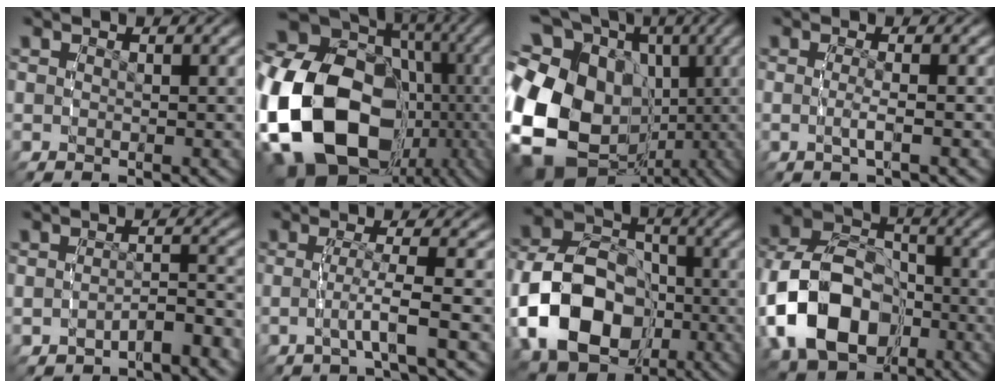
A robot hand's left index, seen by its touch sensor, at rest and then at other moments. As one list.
[{"total": 25.7, "force": [-4.2, 20.0, 15.6], "torque": [-0.358, -0.087, -0.040]}, {"total": 20.9, "force": [-1.9, 16.8, 12.3], "torque": [-0.276, -0.067, -0.015]}, {"total": 1.3, "force": [-0.5, -0.2, 1.2], "torque": [-0.034, -0.006, -0.008]}, {"total": 3.0, "force": [-2.5, 1.0, 1.5], "torque": [-0.021, 0.003, -0.041]}, {"total": 2.7, "force": [-1.2, -0.6, 2.3], "torque": [-0.049, -0.004, -0.018]}, {"total": 15.9, "force": [-2.7, 13.1, 8.6], "torque": [-0.192, -0.045, -0.042]}, {"total": 13.8, "force": [-2.3, 11.0, 8.1], "torque": [-0.179, -0.036, -0.035]}]